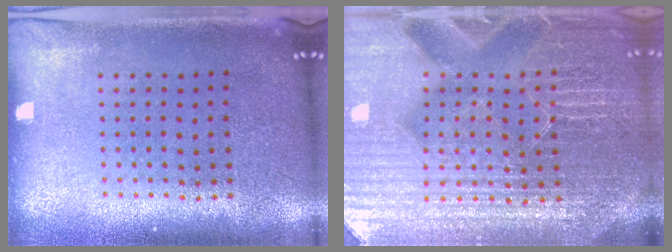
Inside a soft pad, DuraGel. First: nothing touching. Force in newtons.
{"total": 5.7, "press": 5.2, "slide": 2.3}